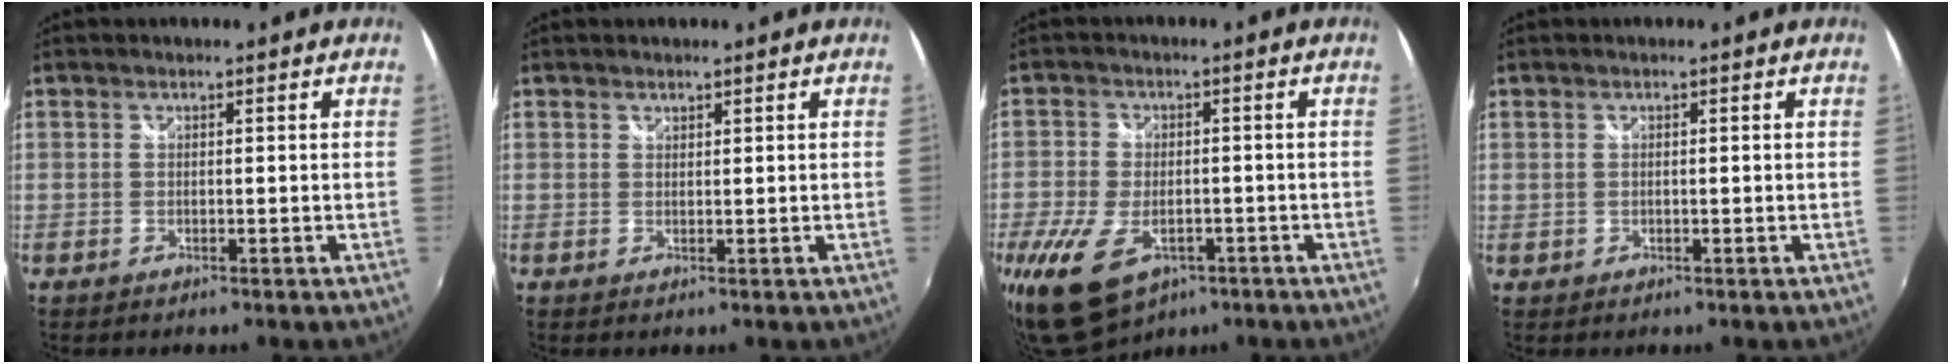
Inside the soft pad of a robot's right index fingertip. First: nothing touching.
{"total": 0.6, "force": [0.6, 0.2, 0.0], "torque": [0.002, 0.000, 0.011]}
{"total": 12.6, "force": [-6.4, 7.4, 7.8], "torque": [-0.189, -0.038, -0.107]}
{"total": 0.8, "force": [0.2, 0.5, 0.6], "torque": [-0.014, 0.000, 0.004]}